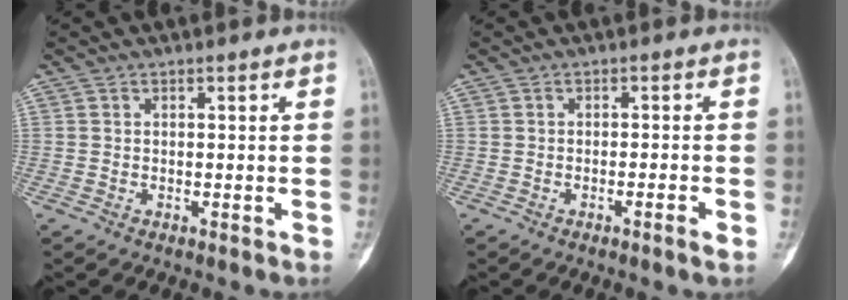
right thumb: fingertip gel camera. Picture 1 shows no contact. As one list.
[{"total": 1.9, "force": [-1.0, 0.1, 1.7], "torque": [-0.035, 0.002, -0.018]}]